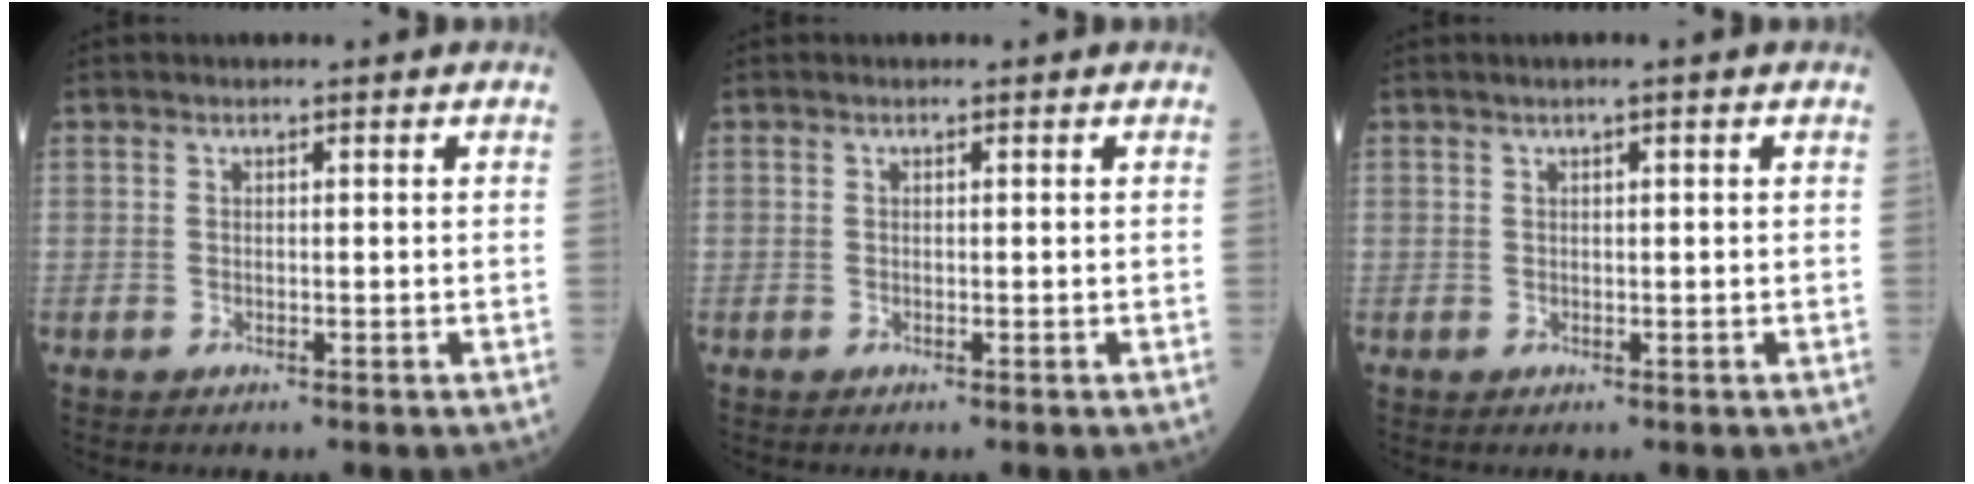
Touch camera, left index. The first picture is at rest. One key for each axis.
{"total": 0.0}
{"total": 1.1, "fx": 0.4, "fy": -0.2, "fz": 0.9, "tx": -0.019, "ty": 0.001, "tz": 0.009}